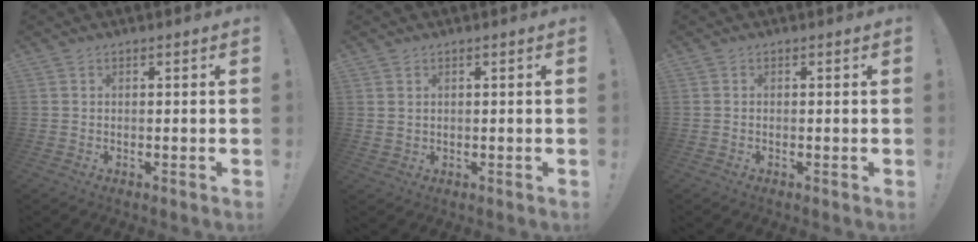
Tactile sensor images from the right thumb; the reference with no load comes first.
{"total": 1.4, "force": [0.7, 1.1, 0.7], "torque": [-0.012, 0.002, 0.012]}
{"total": 0.0}